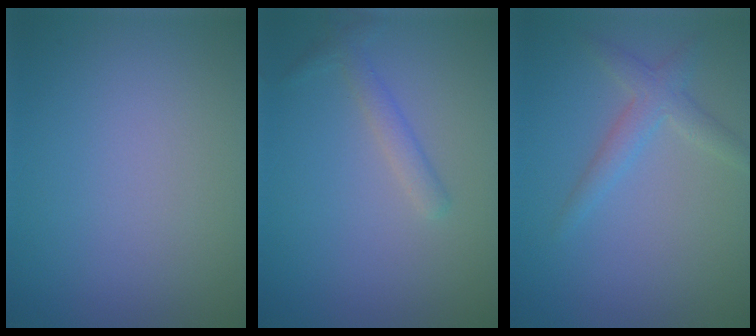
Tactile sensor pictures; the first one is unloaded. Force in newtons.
{"total": 1.7, "press": 1.7, "slide": 0.1}
{"total": 2.4, "press": 2.4, "slide": 0.2}